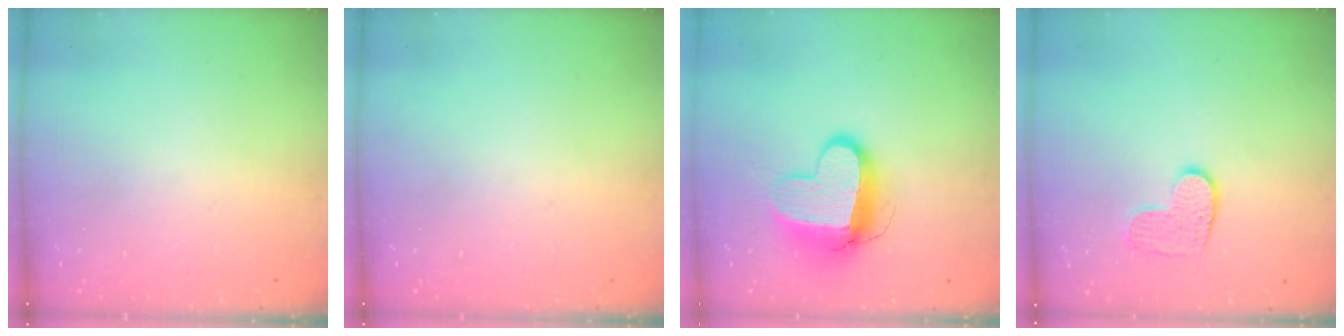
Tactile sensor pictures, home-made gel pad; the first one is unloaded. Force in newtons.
{"total": 0.0}
{"total": 12.4, "press": 12.3, "slide": 1.3}
{"total": 7.0, "press": 7.0, "slide": 0.2}